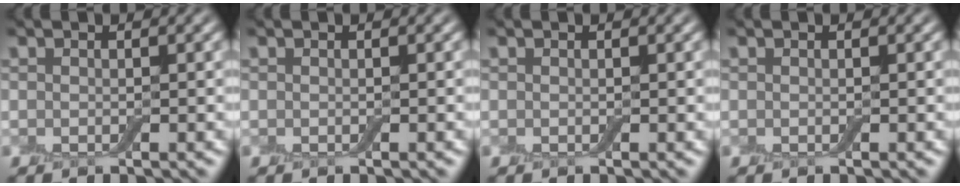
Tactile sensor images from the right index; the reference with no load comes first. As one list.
[{"total": 0.0}, {"total": 0.0}, {"total": 0.0}]